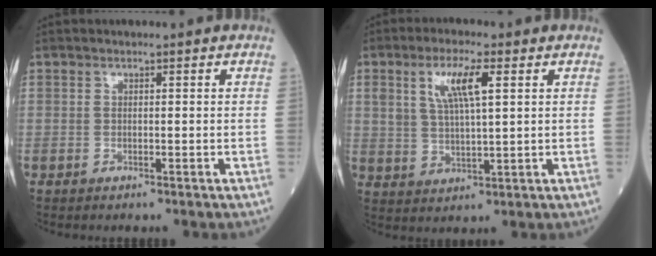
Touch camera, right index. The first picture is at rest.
{"total": 7.4, "force": [2.9, 1.6, 6.6], "torque": [-0.133, 0.009, 0.057]}